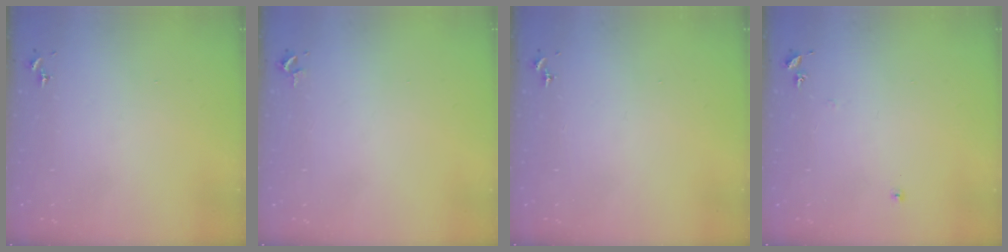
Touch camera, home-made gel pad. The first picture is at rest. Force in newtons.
{"total": 2.2, "press": 2.2, "slide": 0.3}
{"total": 0.0}
{"total": 5.6, "press": 5.6, "slide": 0.7}